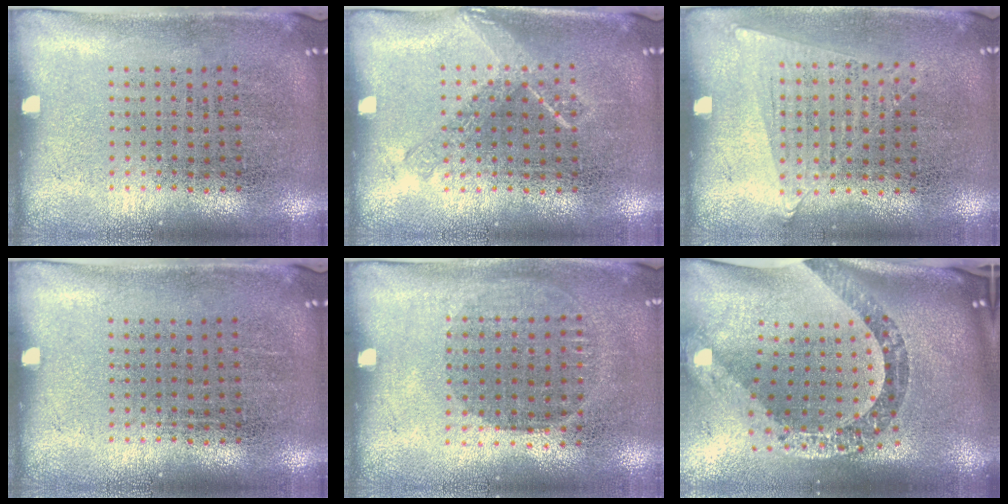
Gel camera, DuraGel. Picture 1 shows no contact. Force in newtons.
{"total": 1.1, "press": 1.0, "slide": 0.2}
{"total": 1.0, "press": 0.9, "slide": 0.4}
{"total": 0.0}
{"total": 1.0, "press": 0.9, "slide": 0.4}
{"total": 3.4, "press": 2.4, "slide": 2.4}